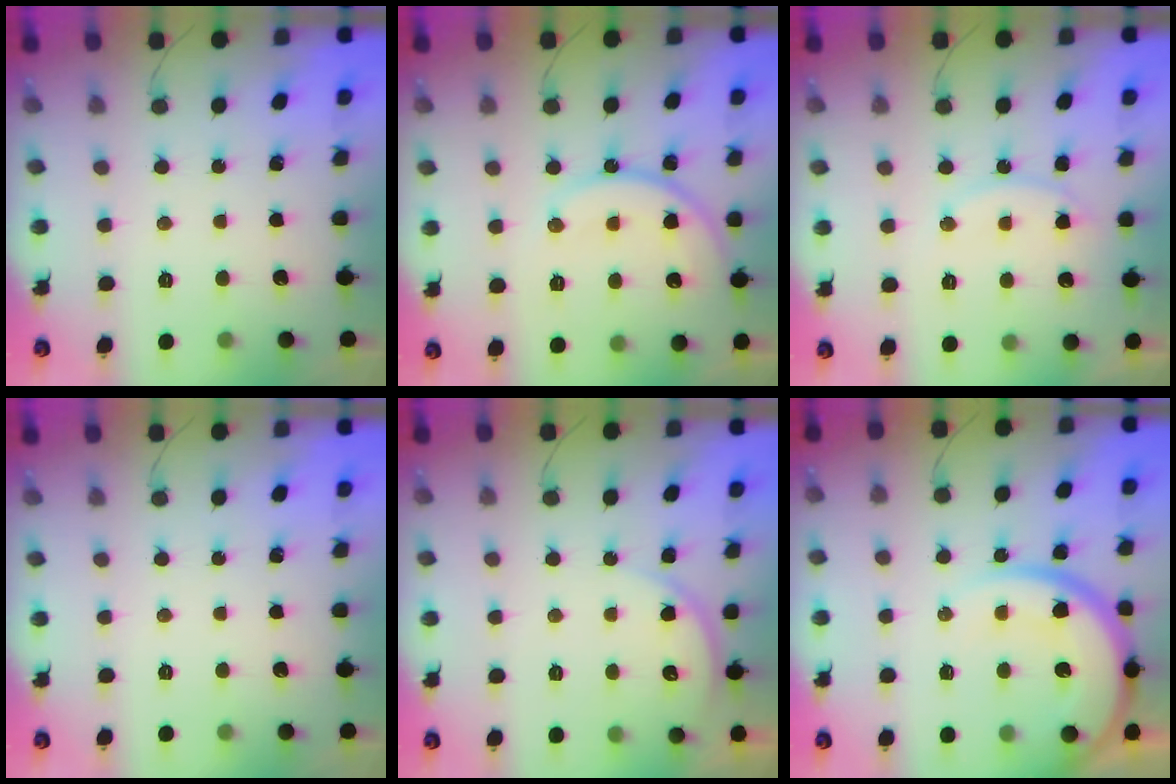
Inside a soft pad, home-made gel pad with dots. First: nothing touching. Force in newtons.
{"total": 14.1, "press": 14.1, "slide": 0.8}
{"total": 11.9, "press": 11.9, "slide": 0.8}
{"total": 0.0}
{"total": 5.9, "press": 5.9, "slide": 0.4}
{"total": 15.4, "press": 15.3, "slide": 1.6}